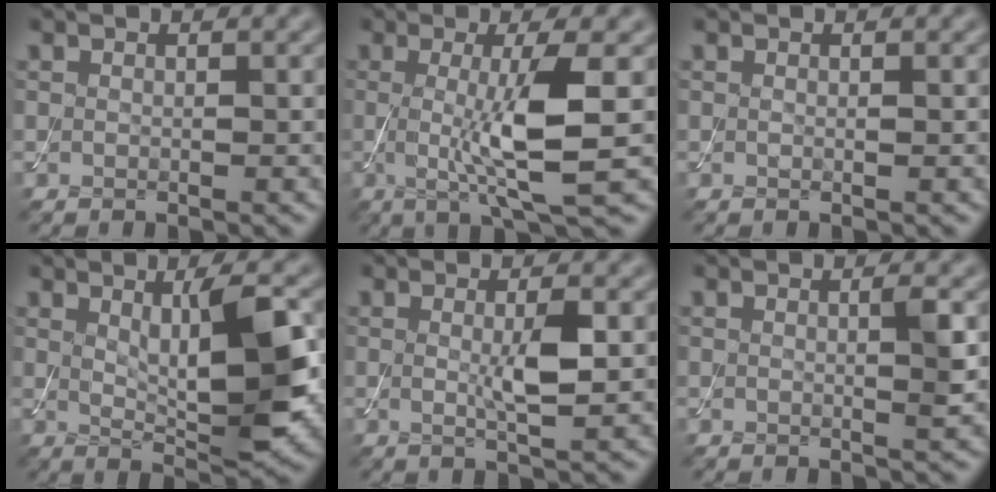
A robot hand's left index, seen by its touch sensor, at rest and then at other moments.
{"total": 6.5, "force": [-0.1, 1.1, 6.4], "torque": [-0.113, -0.010, -0.003]}
{"total": 0.0}
{"total": 6.7, "force": [1.1, 1.5, 6.4], "torque": [-0.097, -0.004, 0.023]}
{"total": 2.9, "force": [0.1, 0.4, 2.9], "torque": [-0.055, -0.005, 0.002]}
{"total": 1.7, "force": [0.1, 0.2, 1.7], "torque": [-0.027, -0.001, -0.001]}